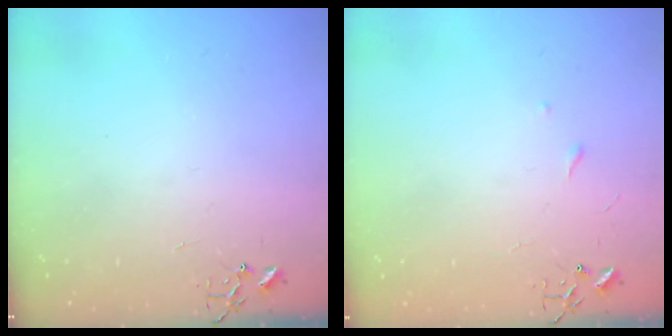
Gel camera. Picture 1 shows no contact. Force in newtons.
{"total": 3.5, "press": 3.5, "slide": 0.5}